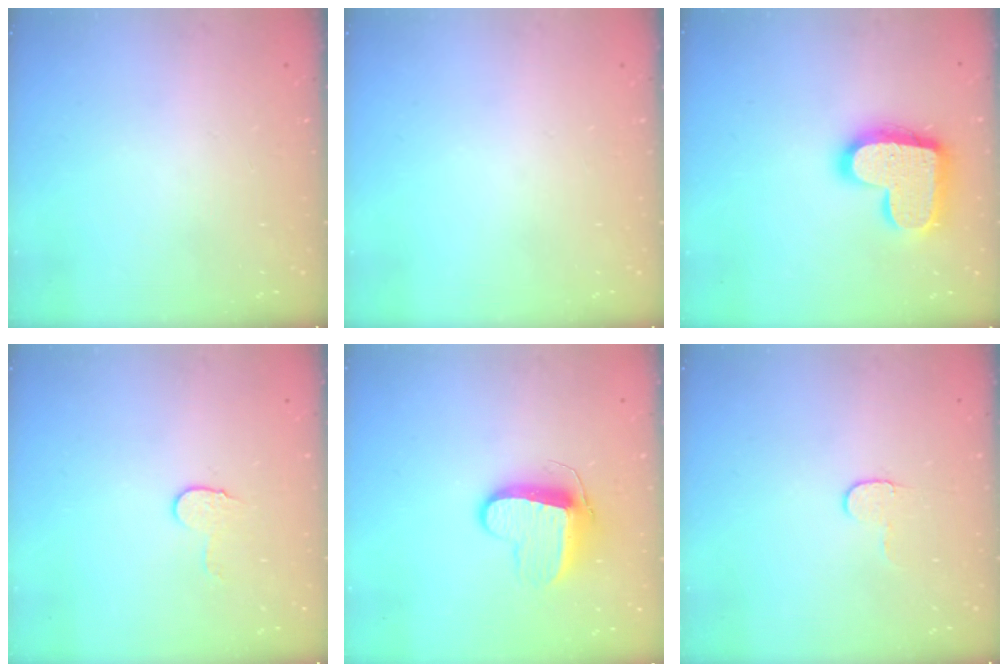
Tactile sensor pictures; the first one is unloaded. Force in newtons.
{"total": 0.0}
{"total": 18.3, "press": 18.2, "slide": 1.1}
{"total": 6.4, "press": 6.4, "slide": 0.6}
{"total": 10.0, "press": 10.0, "slide": 0.5}
{"total": 4.7, "press": 4.7, "slide": 0.5}